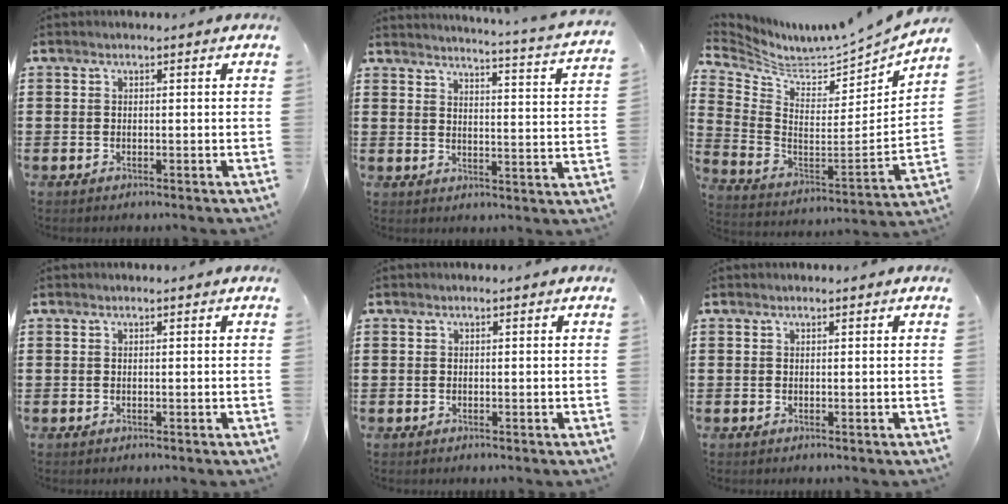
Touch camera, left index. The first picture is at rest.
{"total": 3.2, "force": [2.8, -0.9, 1.1], "torque": [-0.030, -0.039, 0.038]}
{"total": 4.0, "force": [3.9, 0.6, 0.8], "torque": [-0.048, -0.056, 0.061]}
{"total": 0.0}
{"total": 0.0}
{"total": 0.0}